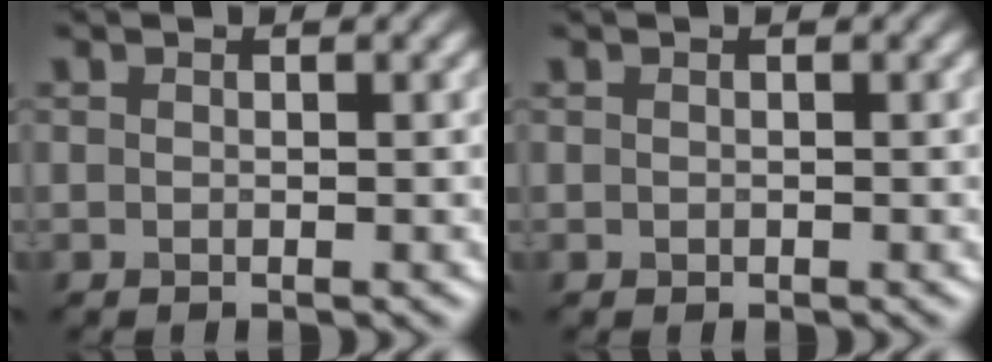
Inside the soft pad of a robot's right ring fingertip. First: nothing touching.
{"total": 0.0}